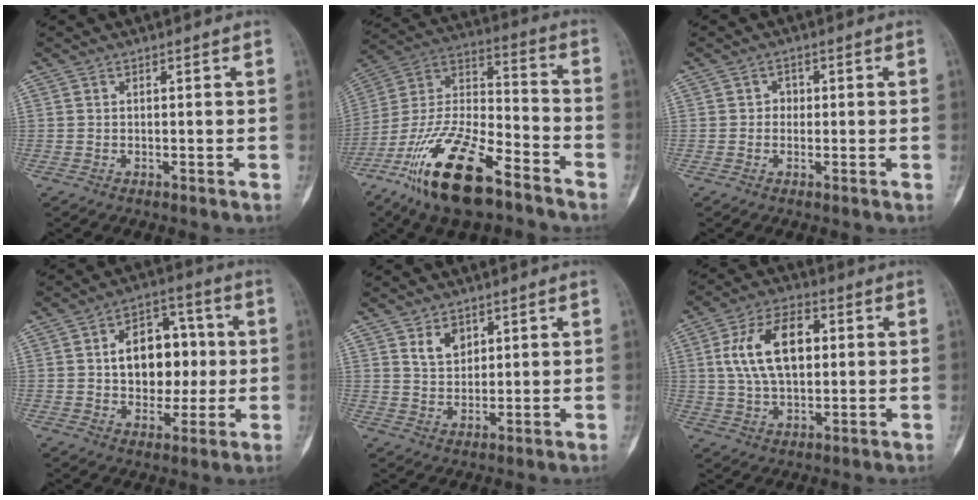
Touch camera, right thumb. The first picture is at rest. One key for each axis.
{"total": 23.0, "fx": -14.6, "fy": 8.7, "fz": 15.5, "tx": -0.313, "ty": 0.065, "tz": -0.267}
{"total": 1.9, "fx": -0.1, "fy": 1.8, "fz": 0.7, "tx": 0.010, "ty": 0.007, "tz": -0.006}
{"total": 13.9, "fx": 1.0, "fy": 9.8, "fz": 9.8, "tx": -0.097, "ty": 0.025, "tz": 0.017}
{"total": 5.0, "fx": 2.6, "fy": 3.5, "fz": 2.5, "tx": -0.019, "ty": -0.020, "tz": 0.050}
{"total": 14.2, "fx": 2.5, "fy": 8.5, "fz": 11.1, "tx": -0.180, "ty": 0.010, "tz": 0.043}